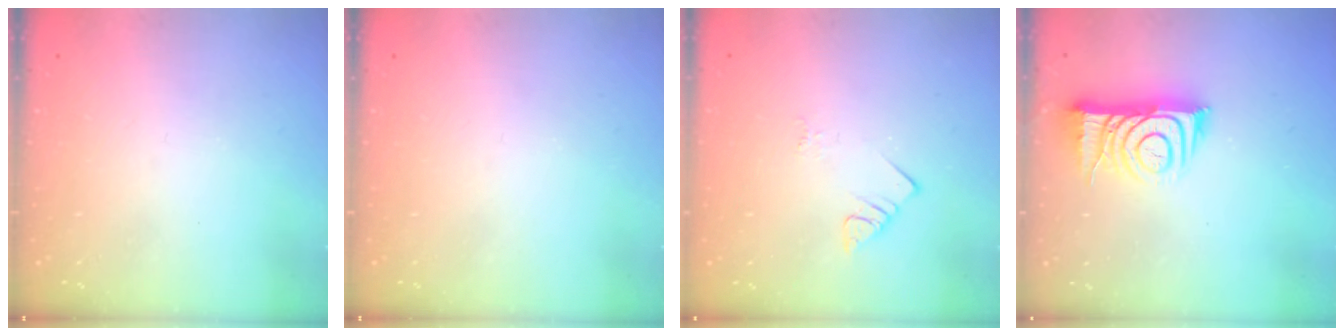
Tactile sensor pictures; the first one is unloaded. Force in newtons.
{"total": 0.0}
{"total": 2.7, "press": 2.7, "slide": 0.3}
{"total": 10.9, "press": 10.8, "slide": 1.1}